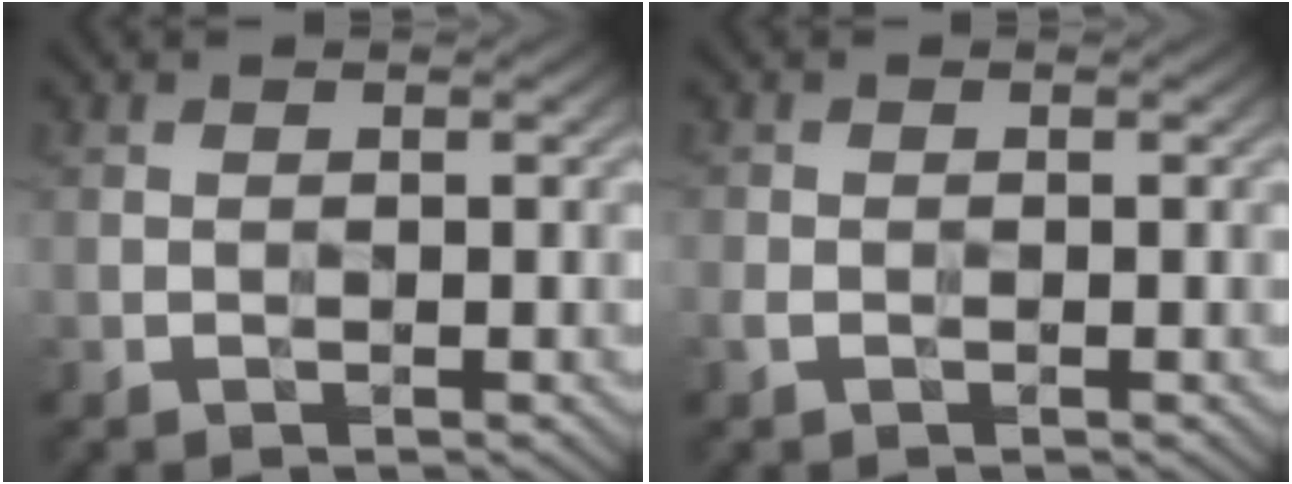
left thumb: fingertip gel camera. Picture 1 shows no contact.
{"total": 0.9, "force": [-0.6, 0.7, 0.3], "torque": [-0.009, 0.000, -0.015]}